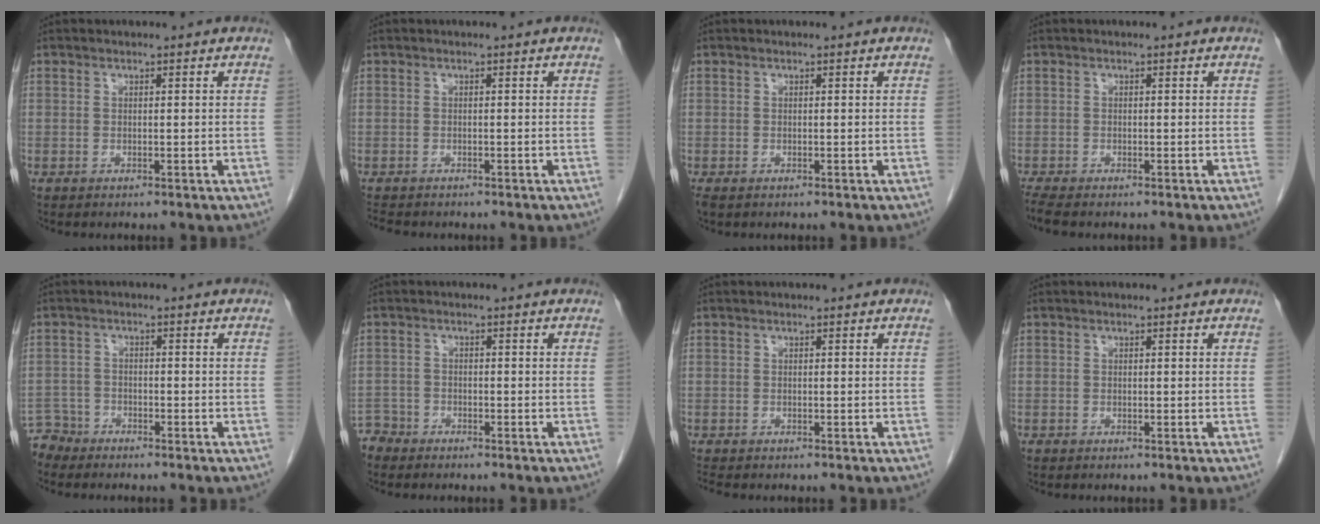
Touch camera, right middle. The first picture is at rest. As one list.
[{"total": 2.6, "force": [-2.4, 0.6, 0.9], "torque": [-0.017, -0.008, -0.037]}, {"total": 1.4, "force": [-1.0, 0.6, 0.7], "torque": [-0.015, -0.004, -0.015]}, {"total": 2.8, "force": [-2.5, 0.2, 1.3], "torque": [-0.029, -0.011, -0.045]}, {"total": 3.6, "force": [-3.3, 0.8, -1.0], "torque": [0.021, -0.006, -0.065]}, {"total": 2.9, "force": [-2.7, 0.7, -0.7], "torque": [0.015, -0.005, -0.054]}, {"total": 1.4, "force": [-1.3, 0.0, 0.4], "torque": [-0.012, -0.006, -0.023]}, {"total": 0.0}]